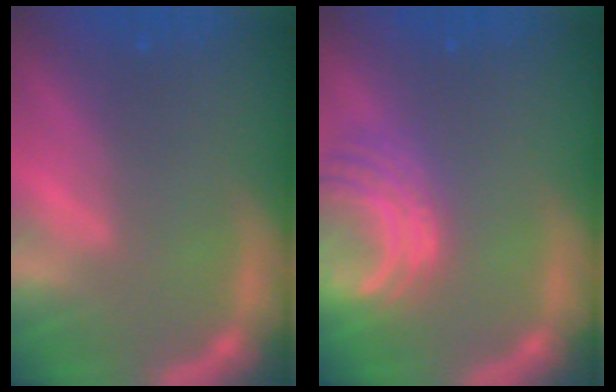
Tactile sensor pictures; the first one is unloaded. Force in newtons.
{"total": 6.0}